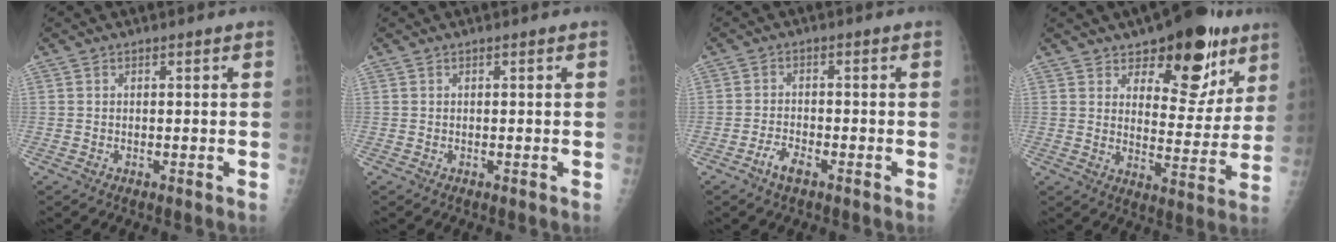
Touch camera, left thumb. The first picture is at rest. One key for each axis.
{"total": 0.0}
{"total": 3.4, "fx": -2.2, "fy": 1.3, "fz": 2.2, "tx": -0.046, "ty": 0.014, "tz": -0.042}
{"total": 16.3, "fx": 9.8, "fy": 8.2, "fz": 10.1, "tx": -0.072, "ty": -0.056, "tz": 0.144}